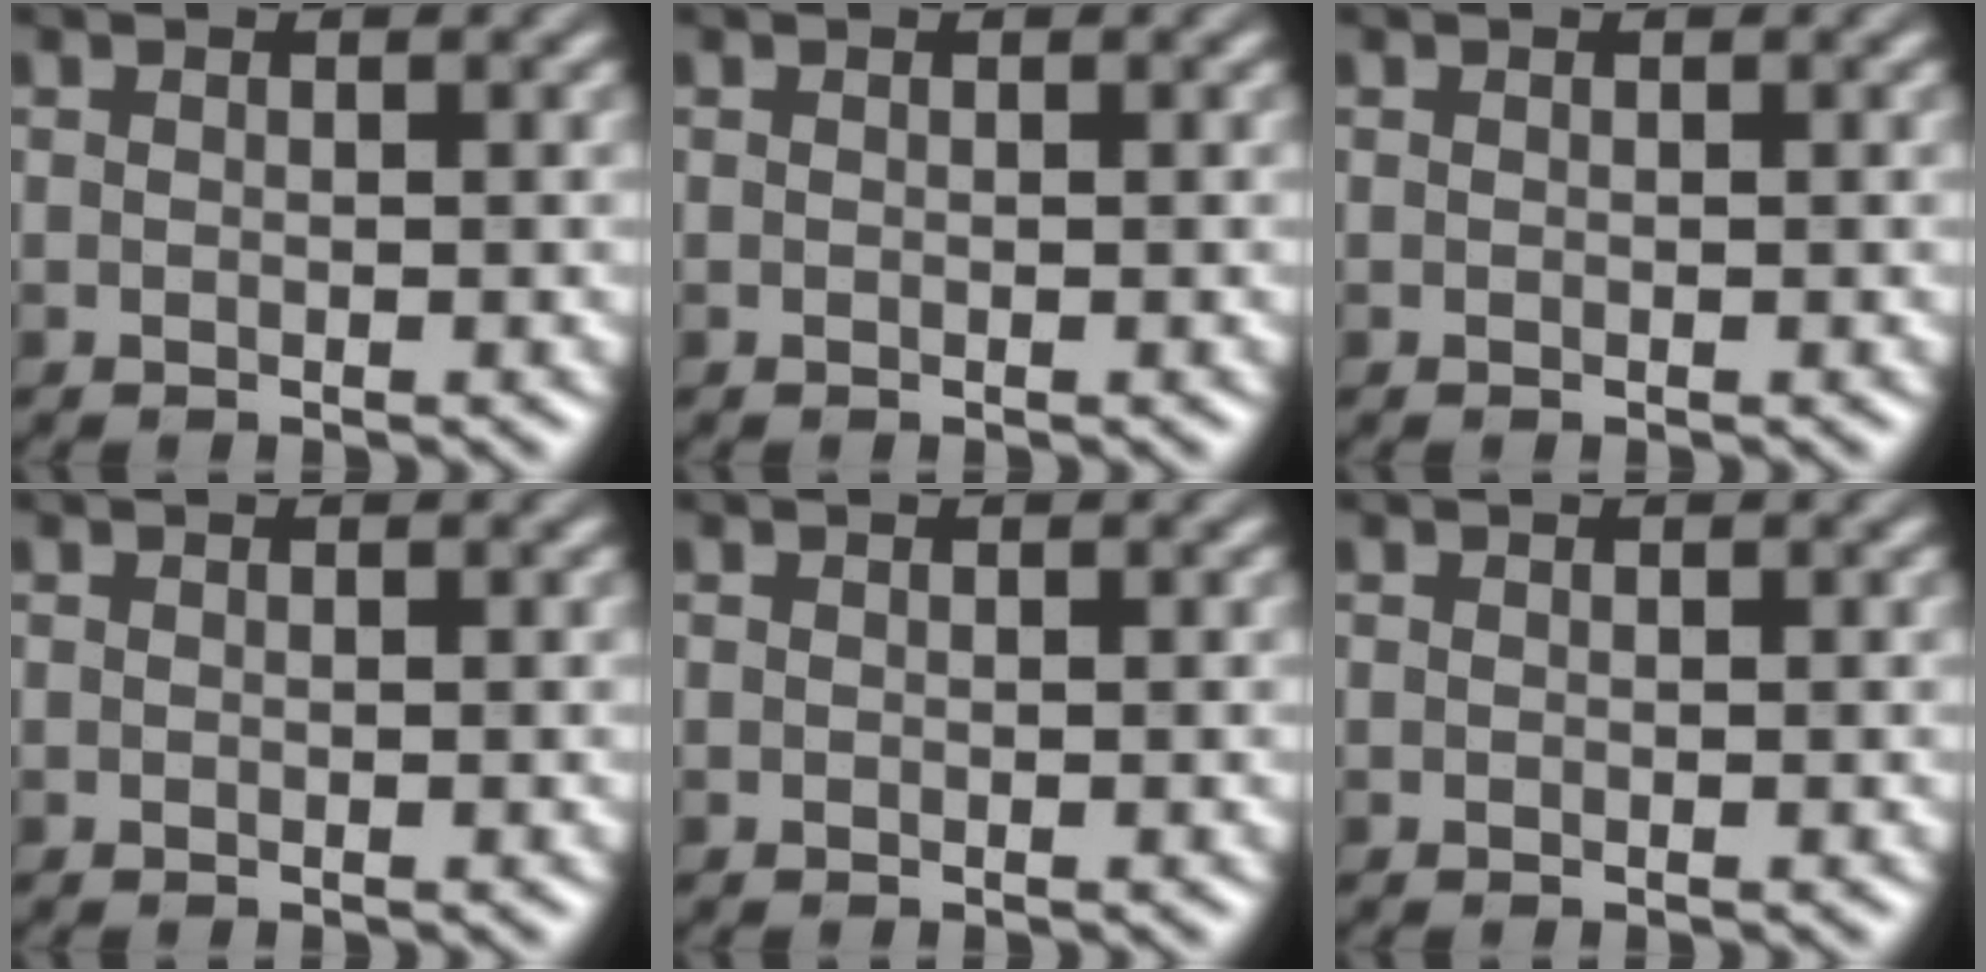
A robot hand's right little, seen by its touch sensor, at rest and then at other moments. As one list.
[{"total": 0.0}, {"total": 0.0}, {"total": 0.0}, {"total": 0.0}, {"total": 0.0}]